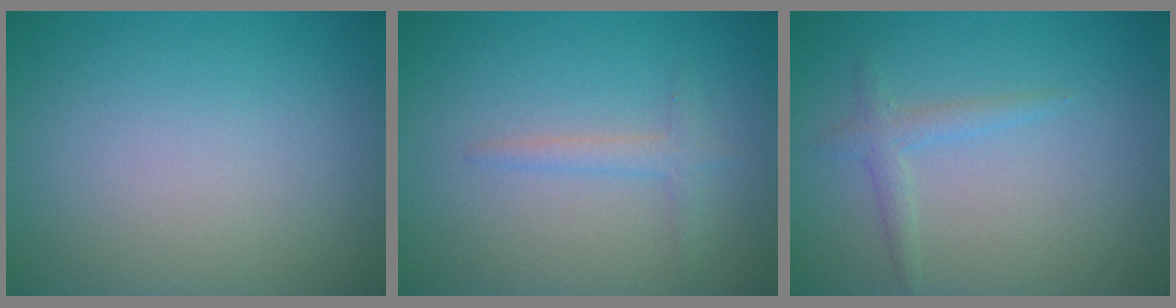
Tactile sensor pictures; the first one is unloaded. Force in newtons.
{"total": 1.5, "press": 1.5, "slide": 0.1}
{"total": 0.9, "press": 0.9, "slide": 0.1}